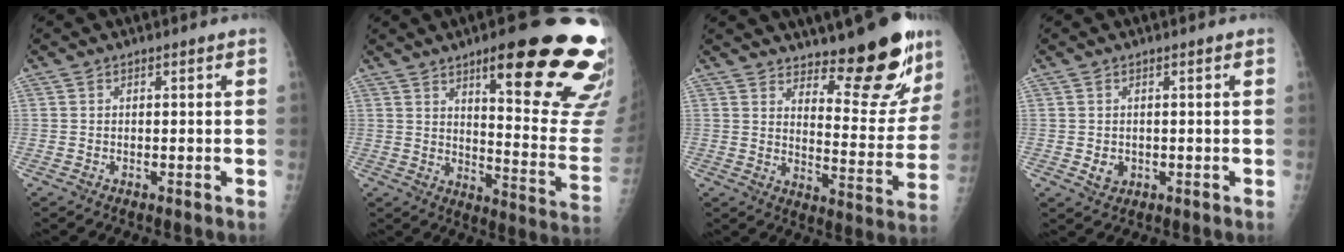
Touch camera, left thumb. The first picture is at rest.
{"total": 25.7, "force": [14.7, 5.8, 20.2], "torque": [-0.207, -0.072, 0.206]}
{"total": 15.7, "force": [12.0, 4.9, 8.9], "torque": [-0.070, -0.110, 0.170]}
{"total": 2.3, "force": [-0.1, 2.0, 1.1], "torque": [-0.011, -0.001, 0.007]}